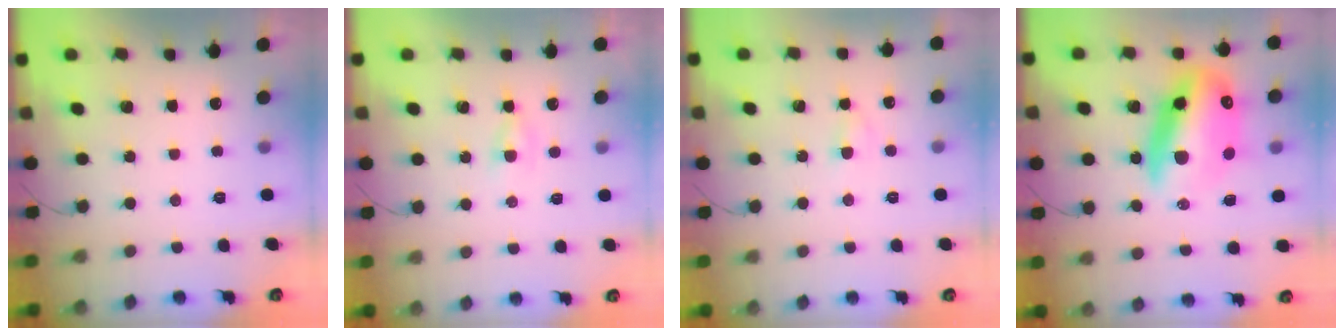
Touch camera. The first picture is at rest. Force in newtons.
{"total": 1.6, "press": 1.5, "slide": 0.6}
{"total": 2.8, "press": 2.6, "slide": 1.1}
{"total": 20.5, "press": 19.9, "slide": 5.3}